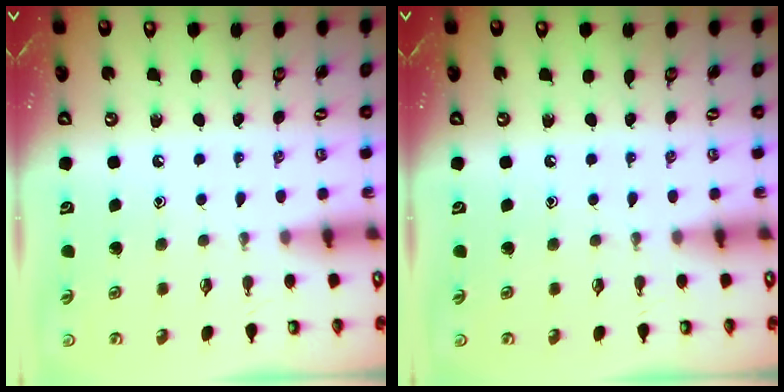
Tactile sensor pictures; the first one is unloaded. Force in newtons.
{"total": 0.0}